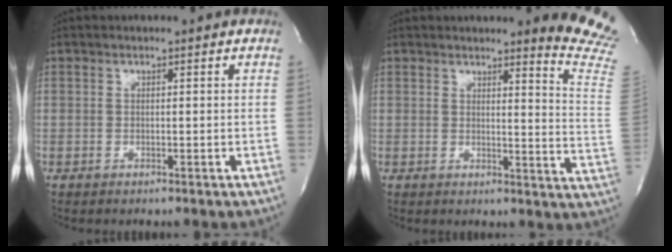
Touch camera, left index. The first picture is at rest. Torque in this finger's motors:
{"motor_torque": [0.13, -0.13, 0.35, 0.06]}